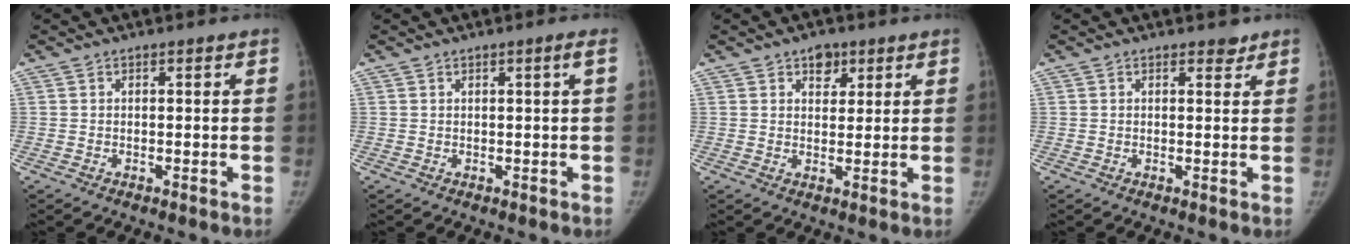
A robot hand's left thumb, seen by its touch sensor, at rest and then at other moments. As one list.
[{"total": 0.9, "force": [0.2, -0.2, 0.8], "torque": [-0.013, 0.000, 0.004]}, {"total": 4.0, "force": [2.2, 2.7, 1.8], "torque": [0.001, -0.010, 0.033]}, {"total": 1.5, "force": [1.2, 0.8, 0.3], "torque": [0.007, -0.008, 0.012]}]